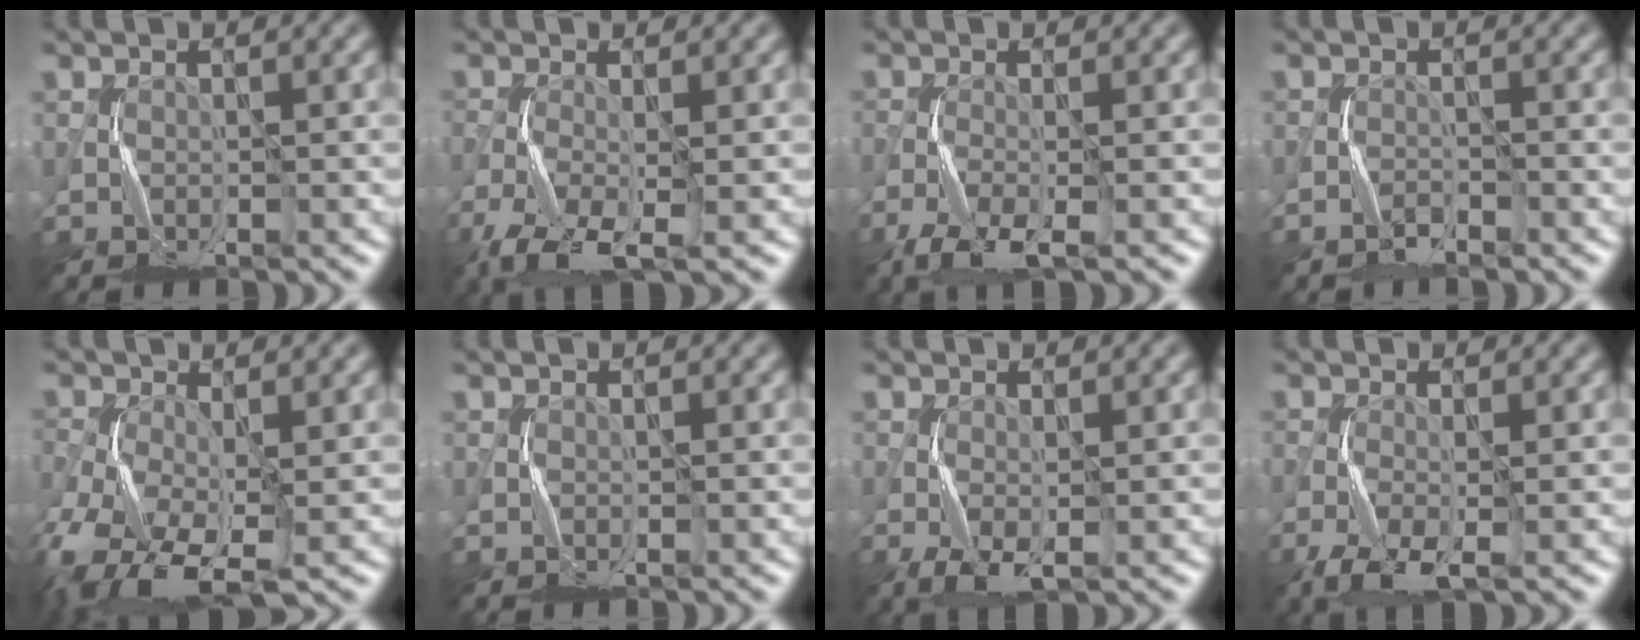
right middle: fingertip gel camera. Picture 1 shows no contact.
{"total": 5.9, "force": [-3.6, 2.0, 4.3], "torque": [-0.103, -0.017, -0.074]}
{"total": 4.4, "force": [-3.1, 1.1, 2.9], "torque": [-0.067, -0.014, -0.064]}
{"total": 1.5, "force": [-1.3, 0.4, 0.4], "torque": [-0.009, 0.003, -0.028]}
{"total": 9.3, "force": [-4.2, 4.5, 6.9], "torque": [-0.155, -0.024, -0.082]}
{"total": 0.0}
{"total": 2.8, "force": [-1.1, 1.1, 2.3], "torque": [-0.058, -0.006, -0.019]}
{"total": 4.5, "force": [-2.7, 1.5, 3.3], "torque": [-0.077, -0.011, -0.054]}